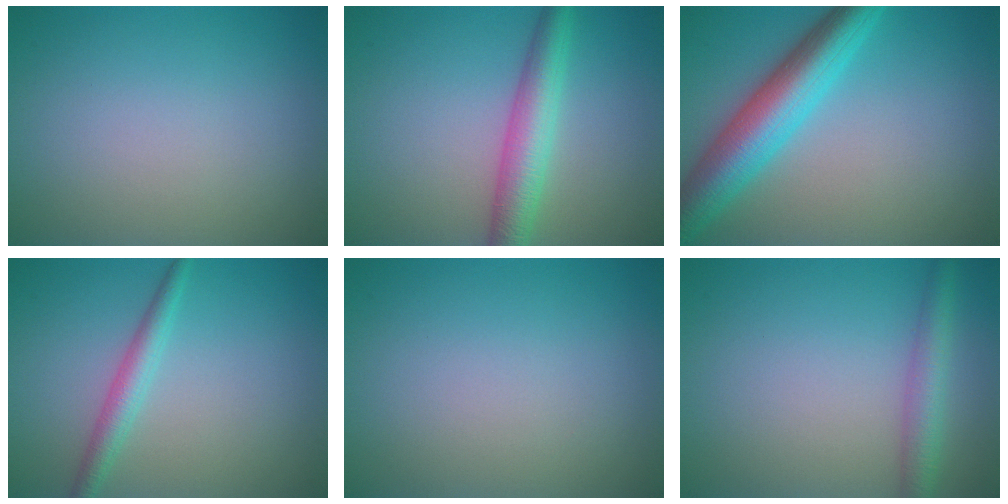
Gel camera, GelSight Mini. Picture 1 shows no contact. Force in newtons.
{"total": 4.5, "press": 4.5, "slide": 0.1}
{"total": 7.4, "press": 7.4, "slide": 0.3}
{"total": 2.3, "press": 2.3, "slide": 0.0}
{"total": 0.0}
{"total": 3.0, "press": 3.0, "slide": 0.1}